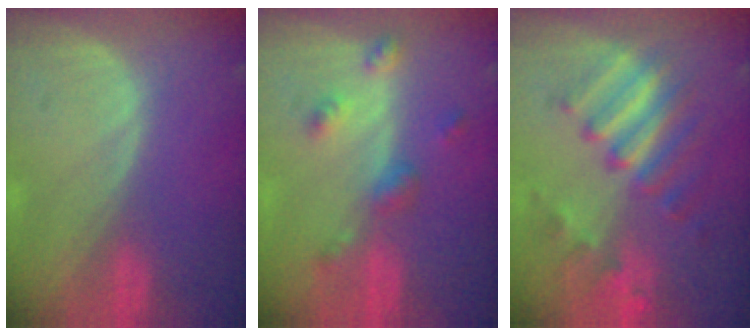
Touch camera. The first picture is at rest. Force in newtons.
{"total": 4.8, "press": 4.3, "slide": 2.3}
{"total": 9.6, "press": 8.2, "slide": 4.9}